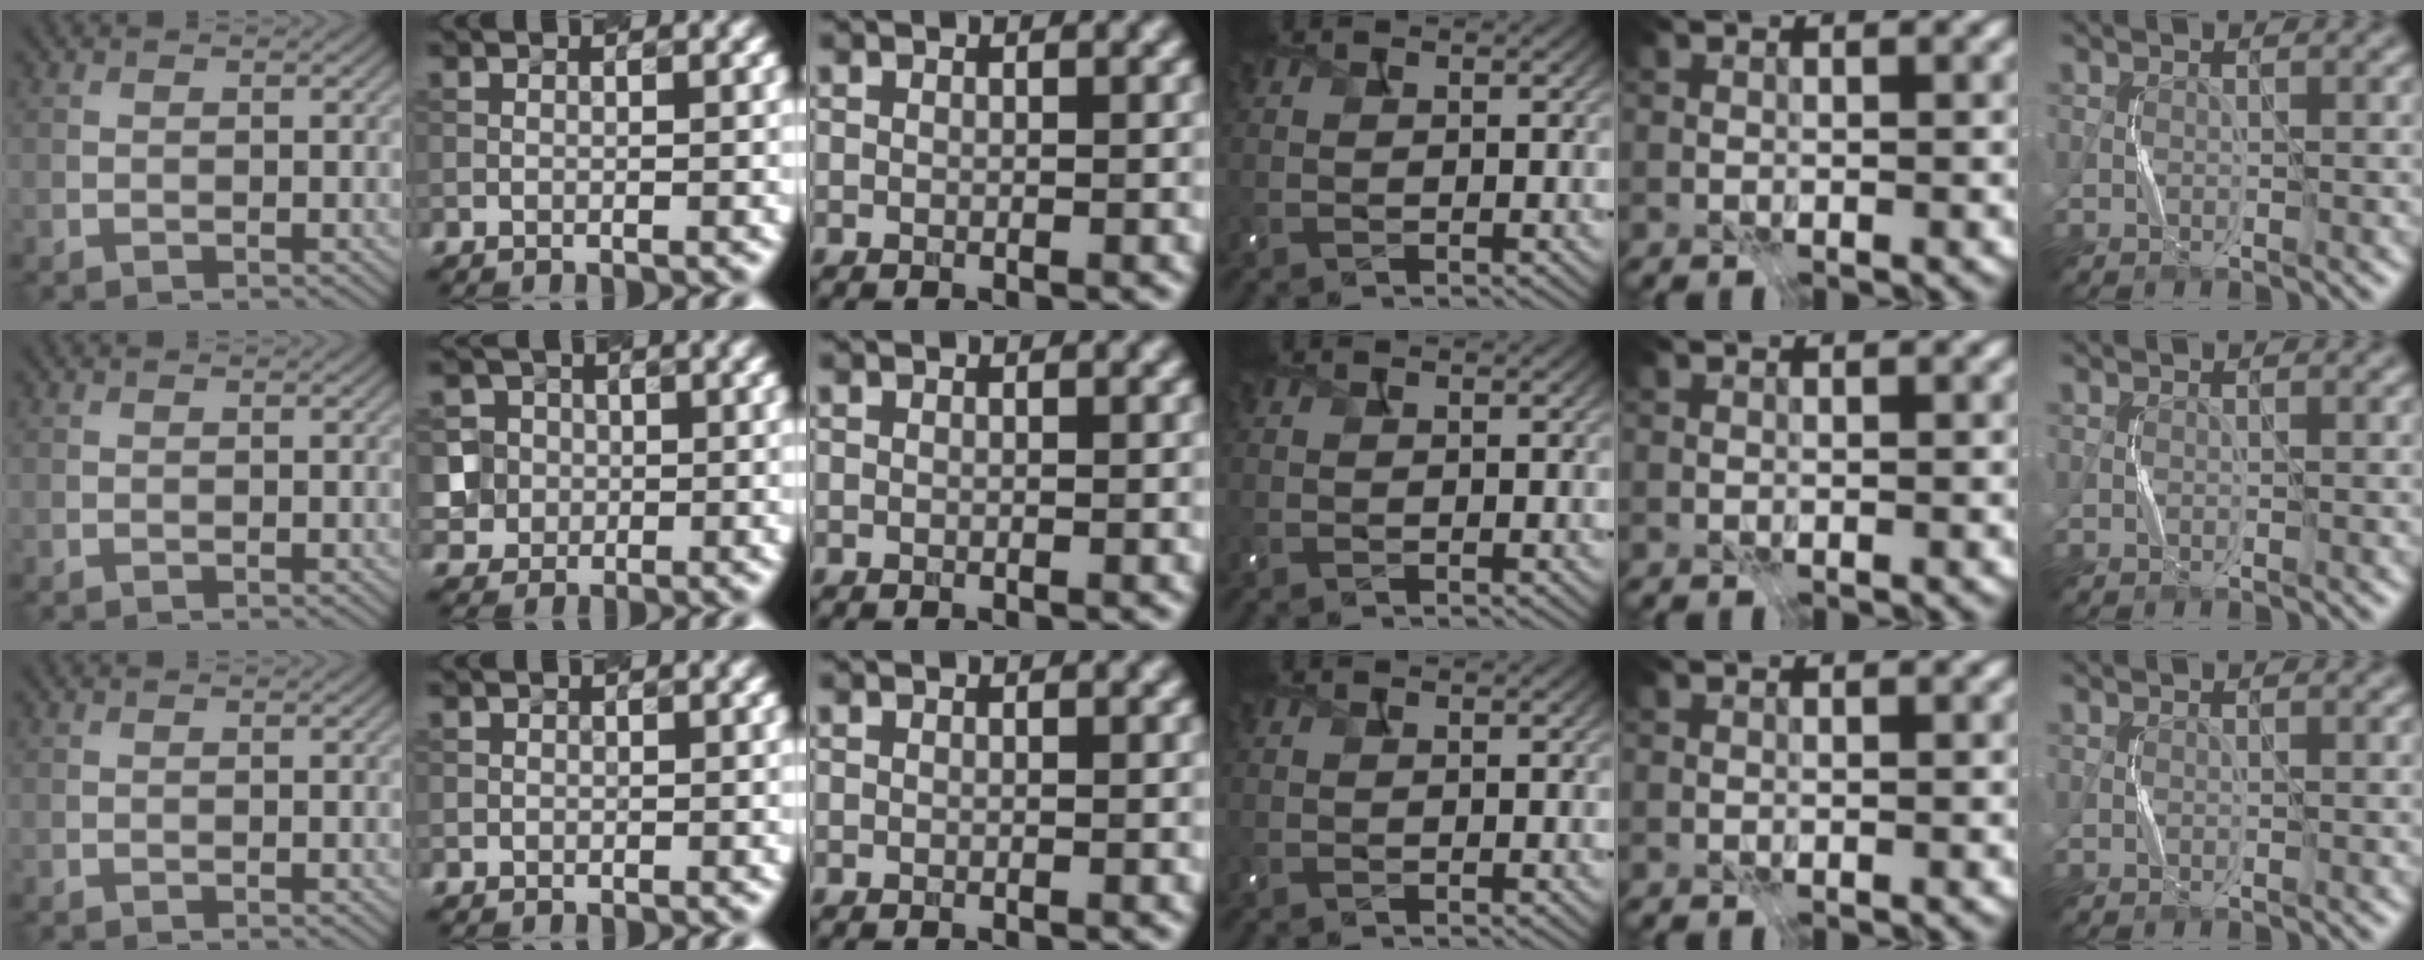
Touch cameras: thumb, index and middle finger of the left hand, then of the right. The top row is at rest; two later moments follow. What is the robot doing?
{"motion": "press", "object": "camera"}